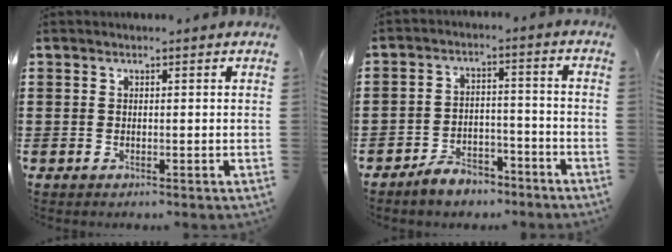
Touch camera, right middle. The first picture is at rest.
{"total": 4.8, "force": [-4.5, 1.3, 1.0], "torque": [-0.023, 0.008, -0.090]}